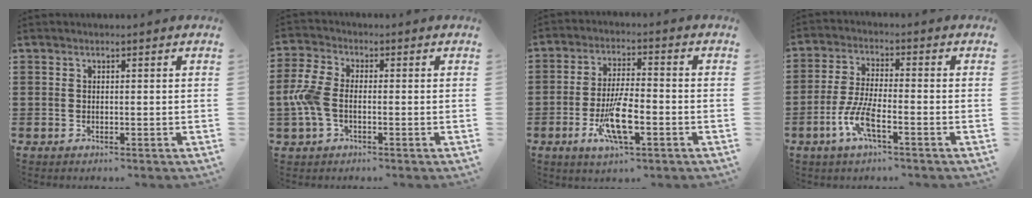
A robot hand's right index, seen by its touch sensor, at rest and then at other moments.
{"total": 6.1, "force": [-1.1, 3.4, 4.9], "torque": [-0.129, -0.003, -0.029]}
{"total": 8.9, "force": [-3.1, 2.5, 8.0], "torque": [-0.166, -0.015, -0.057]}
{"total": 6.6, "force": [-3.2, 1.4, 5.6], "torque": [-0.130, -0.016, -0.063]}